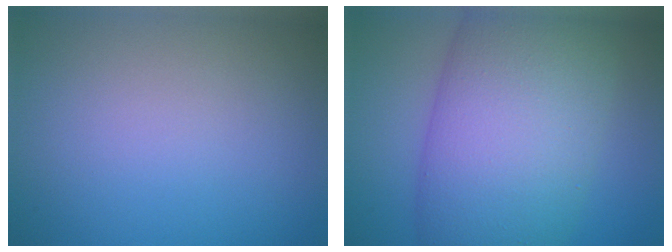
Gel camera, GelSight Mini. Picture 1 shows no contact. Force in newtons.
{"total": 13.7, "press": 13.7, "slide": 0.3}